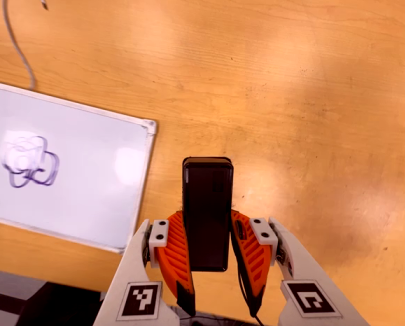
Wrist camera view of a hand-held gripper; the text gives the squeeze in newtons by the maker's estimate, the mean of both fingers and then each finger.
{"total": 6.2, "left": 4.1, "right": 8.2}